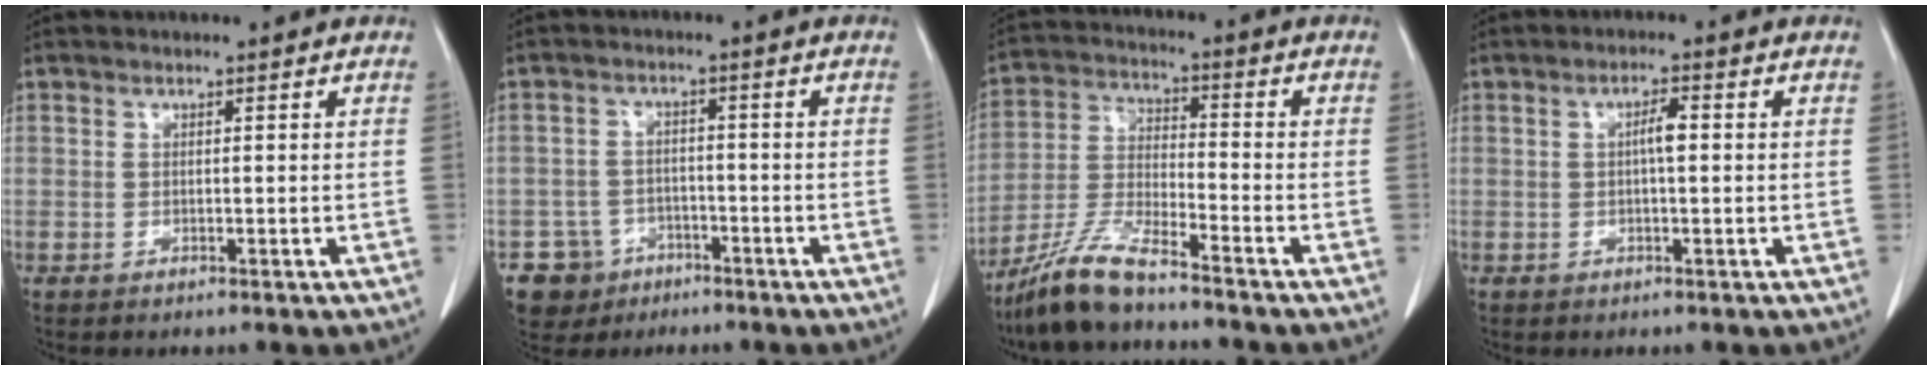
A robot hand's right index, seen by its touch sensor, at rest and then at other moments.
{"total": 6.2, "force": [-3.4, 5.1, 0.3], "torque": [-0.006, 0.009, -0.052]}
{"total": 9.5, "force": [-7.8, 0.7, 5.4], "torque": [-0.117, -0.020, -0.158]}
{"total": 2.6, "force": [0.1, 0.4, 2.5], "torque": [-0.044, 0.004, 0.001]}